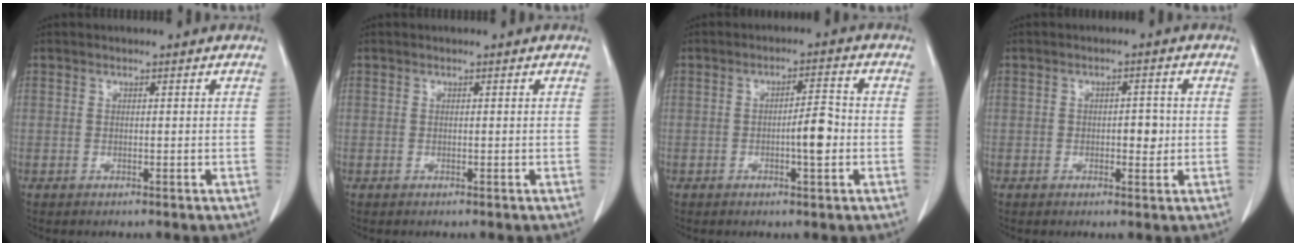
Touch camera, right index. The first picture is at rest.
{"total": 0.0}
{"total": 4.7, "force": [-1.0, 0.7, 4.5], "torque": [-0.071, 0.004, -0.014]}
{"total": 2.9, "force": [-0.2, 1.4, 2.5], "torque": [-0.031, 0.002, -0.001]}